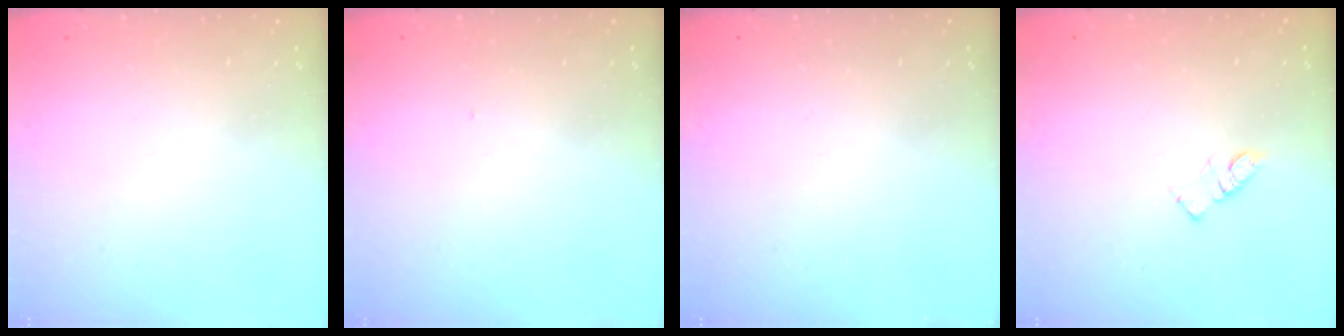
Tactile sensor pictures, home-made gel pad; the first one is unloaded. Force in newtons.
{"total": 3.2, "press": 3.2, "slide": 0.5}
{"total": 0.0}
{"total": 5.8, "press": 5.8, "slide": 0.4}